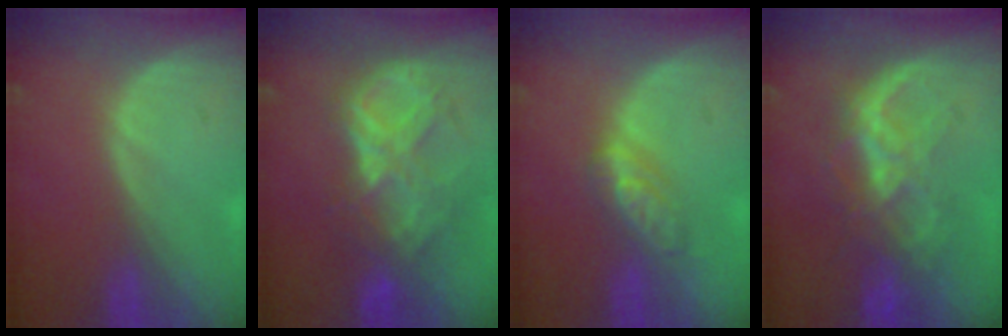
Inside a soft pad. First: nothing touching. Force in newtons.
{"total": 8.9, "press": 7.8, "slide": 4.4}
{"total": 4.7, "press": 4.4, "slide": 1.4}
{"total": 7.3, "press": 7.2, "slide": 1.3}